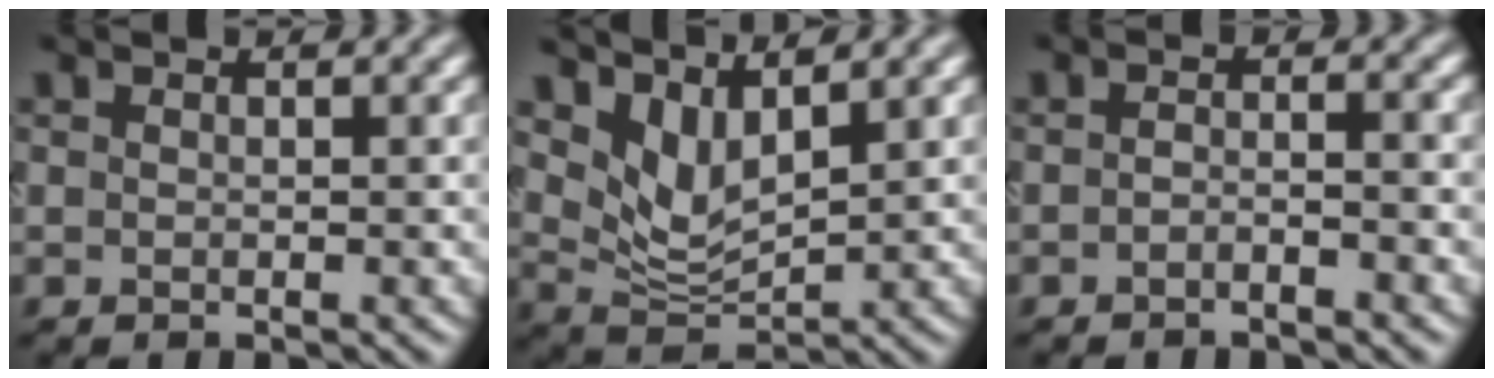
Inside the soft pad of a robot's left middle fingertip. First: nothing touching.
{"total": 3.4, "force": [2.3, 1.5, 2.1], "torque": [-0.053, -0.008, 0.052]}
{"total": 1.4, "force": [-1.3, 0.1, 0.4], "torque": [-0.006, 0.002, -0.028]}